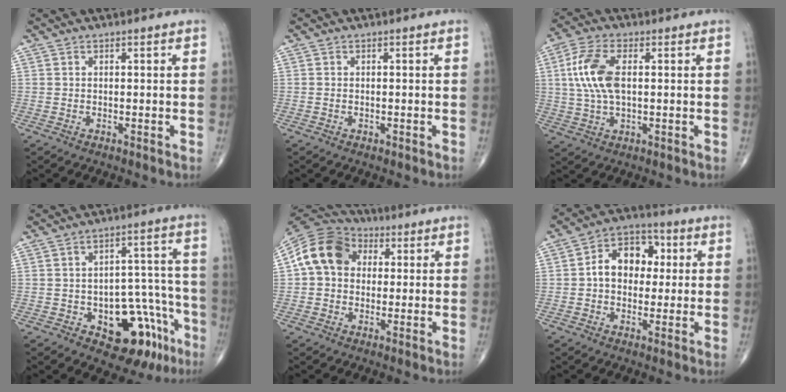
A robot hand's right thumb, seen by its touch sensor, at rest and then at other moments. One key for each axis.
{"total": 0.0}
{"total": 10.0, "fx": 1.4, "fy": 5.0, "fz": 8.6, "tx": -0.191, "ty": 0.009, "tz": 0.027}
{"total": 15.7, "fx": -7.6, "fy": 8.5, "fz": 10.7, "tx": -0.087, "ty": 0.065, "tz": -0.093}
{"total": 12.1, "fx": 2.0, "fy": 9.7, "fz": 7.0, "tx": -0.117, "ty": 0.026, "tz": 0.022}
{"total": 10.7, "fx": 1.2, "fy": 7.8, "fz": 7.2, "tx": -0.082, "ty": 0.026, "tz": 0.011}